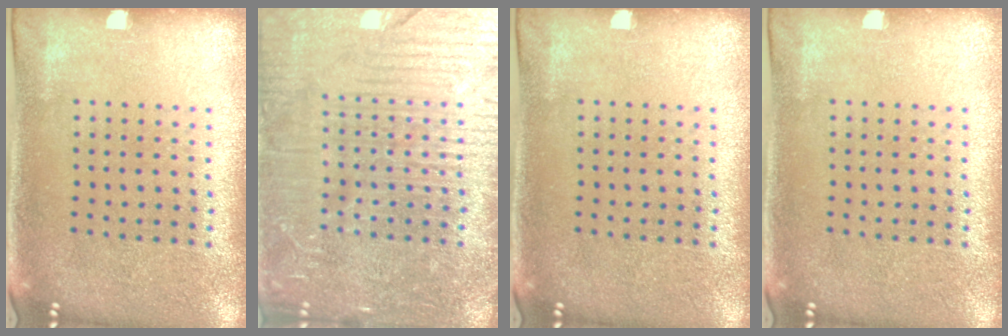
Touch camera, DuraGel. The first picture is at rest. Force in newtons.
{"total": 7.1, "press": 7.0, "slide": 0.8}
{"total": 0.0}
{"total": 0.0}